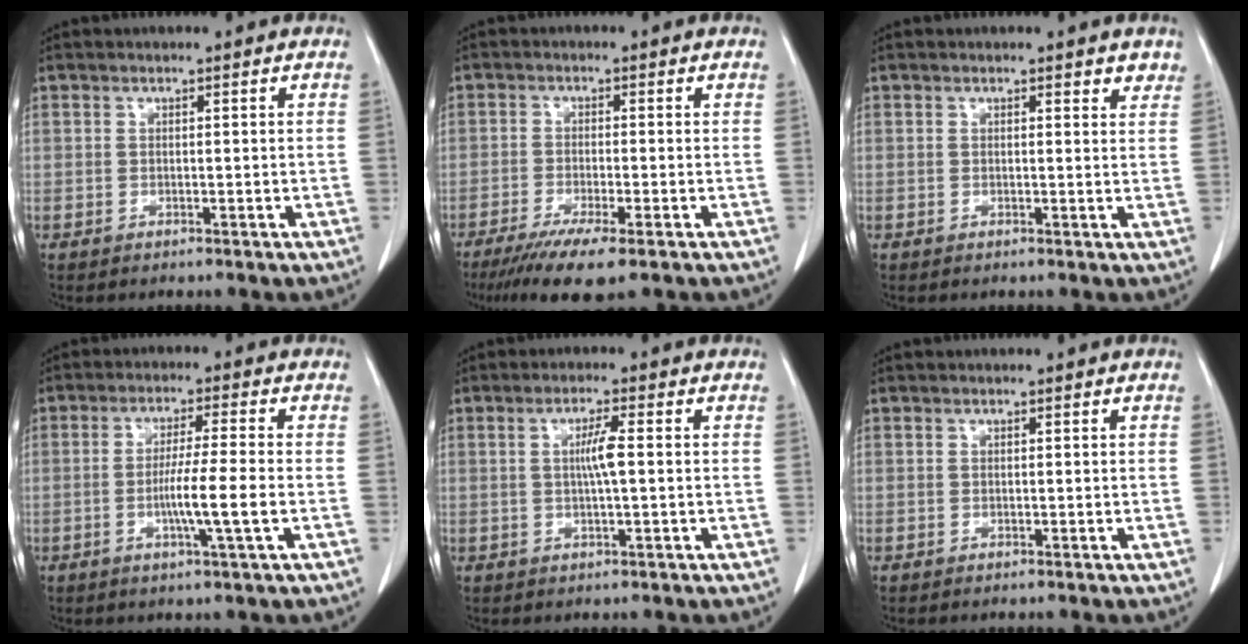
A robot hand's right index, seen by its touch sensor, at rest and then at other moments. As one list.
[{"total": 7.2, "force": [-4.7, 0.5, 5.5], "torque": [-0.090, -0.018, -0.075]}, {"total": 2.0, "force": [1.8, 0.7, 0.7], "torque": [-0.002, -0.006, 0.013]}, {"total": 7.1, "force": [-1.7, -0.8, 6.9], "torque": [-0.122, -0.011, -0.033]}, {"total": 3.5, "force": [0.2, 0.2, 3.5], "torque": [-0.067, 0.001, 0.004]}, {"total": 0.0}]